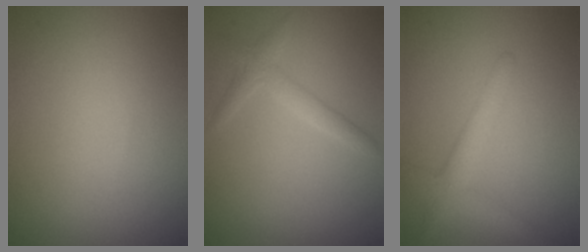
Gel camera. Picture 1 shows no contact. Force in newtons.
{"total": 1.7, "press": 1.7, "slide": 0.1}
{"total": 2.8, "press": 2.8, "slide": 0.3}